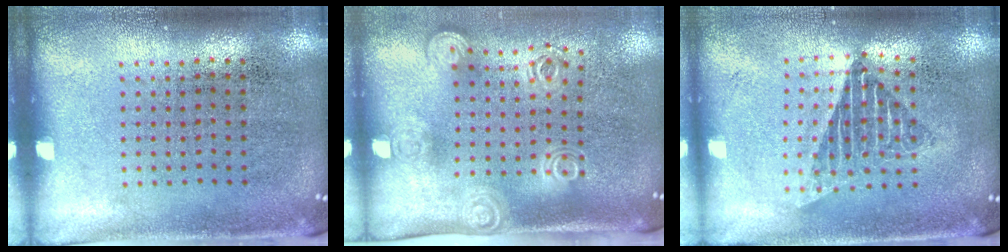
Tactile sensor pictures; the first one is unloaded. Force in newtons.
{"total": 1.9, "press": 1.4, "slide": 1.3}
{"total": 1.5, "press": 1.3, "slide": 0.8}